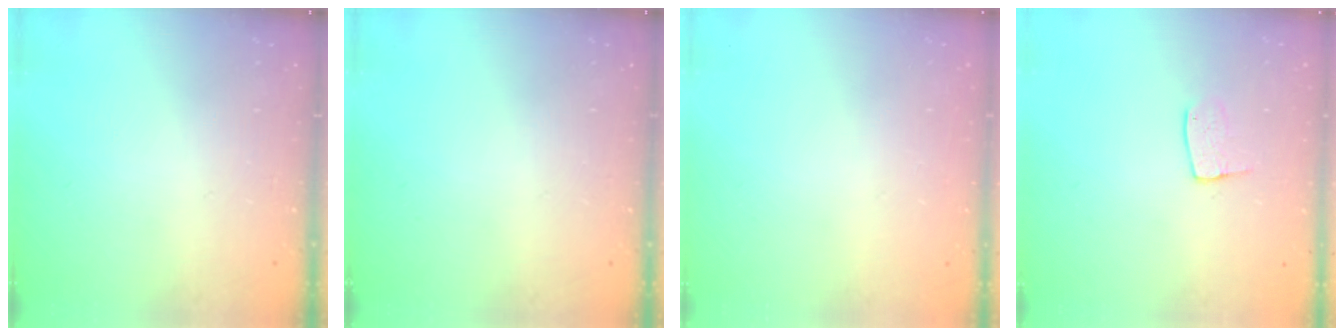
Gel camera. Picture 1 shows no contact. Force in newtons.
{"total": 0.0}
{"total": 0.0}
{"total": 6.1, "press": 6.1, "slide": 0.3}